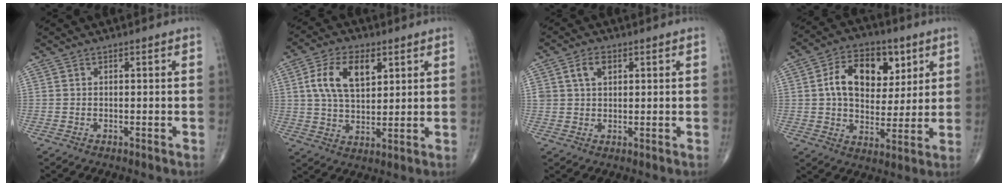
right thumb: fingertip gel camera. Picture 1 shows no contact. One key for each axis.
{"total": 11.2, "fx": 3.8, "fy": 6.1, "fz": 8.5, "tx": -0.143, "ty": -0.006, "tz": 0.071}
{"total": 4.5, "fx": 1.6, "fy": 3.0, "fz": 2.9, "tx": -0.044, "ty": 0.004, "tz": 0.030}
{"total": 14.8, "fx": 4.3, "fy": 9.9, "fz": 10.2, "tx": -0.122, "ty": -0.003, "tz": 0.070}